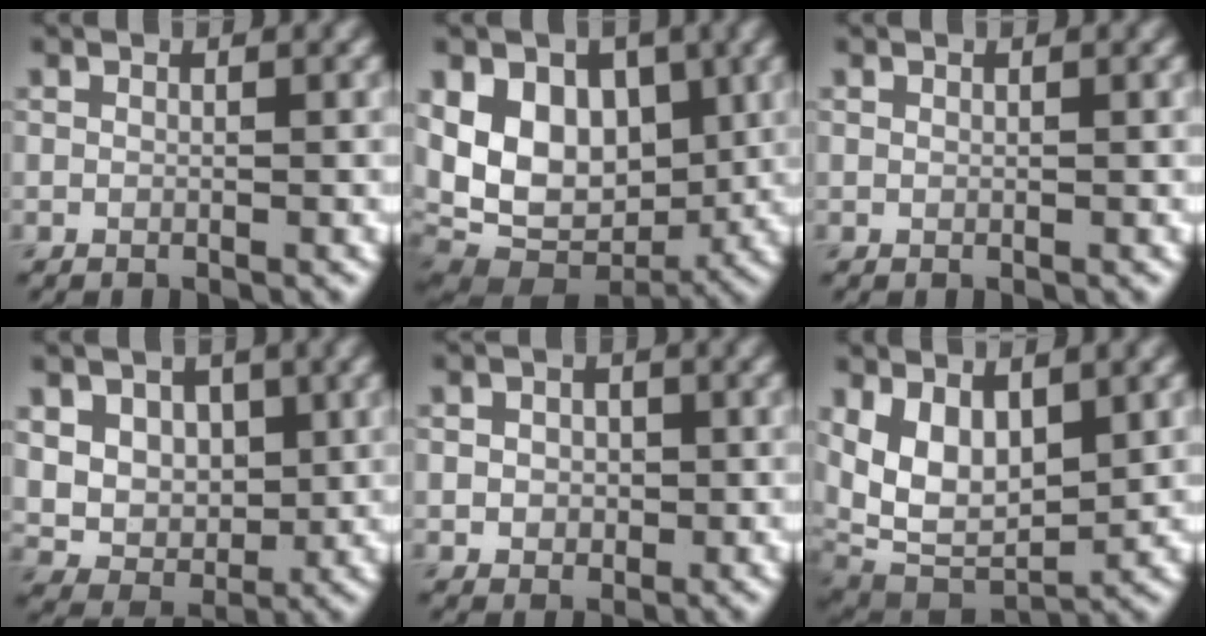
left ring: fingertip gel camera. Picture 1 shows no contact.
{"total": 12.0, "force": [1.9, 8.4, 8.4], "torque": [-0.136, 0.009, 0.028]}
{"total": 0.0}
{"total": 7.7, "force": [2.5, 6.2, 3.8], "torque": [-0.069, 0.011, 0.048]}
{"total": 2.5, "force": [0.1, 2.1, 1.4], "torque": [-0.021, 0.004, -0.007]}
{"total": 7.6, "force": [1.9, 4.1, 6.1], "torque": [-0.116, -0.009, 0.032]}